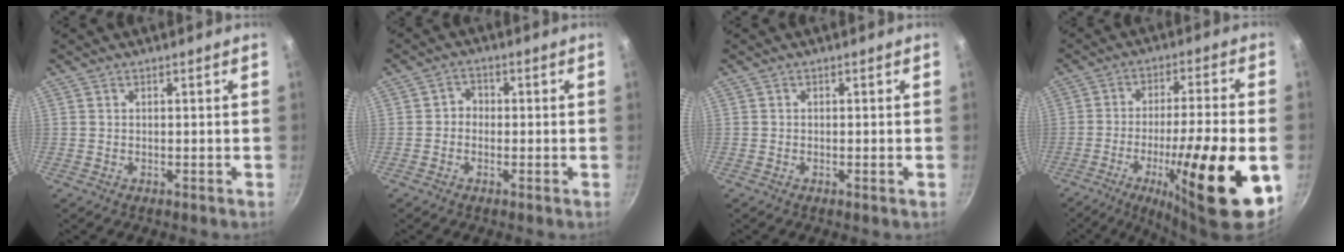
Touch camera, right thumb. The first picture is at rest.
{"total": 2.4, "force": [-0.7, 2.1, 1.0], "torque": [-0.003, 0.013, -0.019]}
{"total": 0.7, "force": [-0.3, 0.0, 0.6], "torque": [-0.015, 0.002, -0.006]}
{"total": 21.8, "force": [-7.6, 4.2, 20.1], "torque": [-0.301, 0.024, -0.116]}